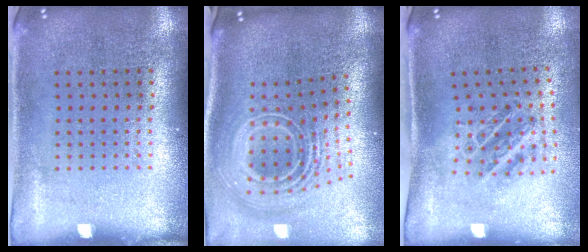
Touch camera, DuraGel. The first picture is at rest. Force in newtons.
{"total": 3.0, "press": 1.9, "slide": 2.3}
{"total": 1.1, "press": 1.0, "slide": 0.3}